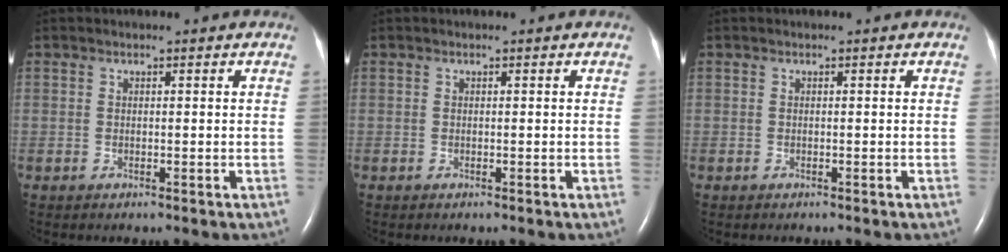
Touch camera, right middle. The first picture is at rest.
{"total": 0.0}
{"total": 0.0}